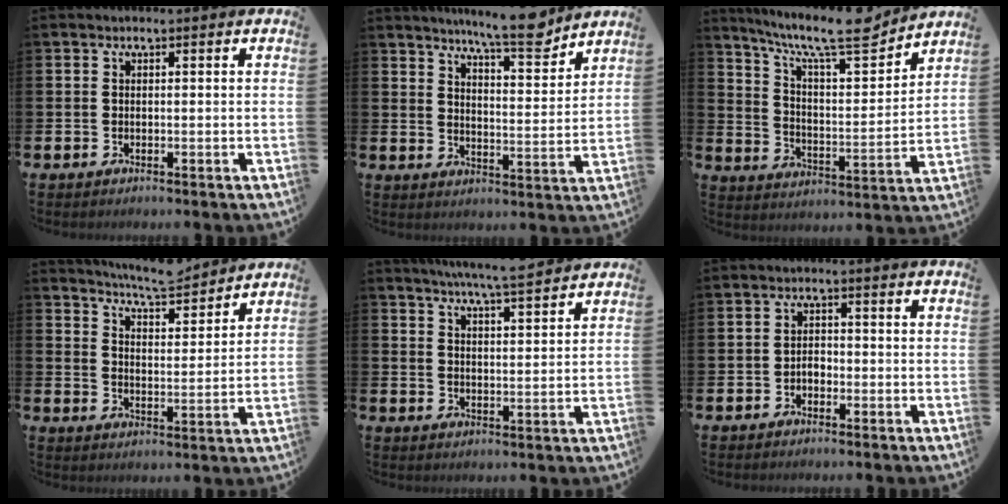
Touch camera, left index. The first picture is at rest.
{"total": 9.2, "force": [8.4, 0.9, 3.6], "torque": [-0.065, -0.051, 0.145]}
{"total": 11.9, "force": [9.8, 2.3, 6.3], "torque": [-0.126, -0.066, 0.163]}
{"total": 6.6, "force": [6.5, 0.3, 0.9], "torque": [-0.037, -0.042, 0.118]}
{"total": 6.4, "force": [6.2, -0.6, 1.7], "torque": [-0.048, -0.032, 0.108]}
{"total": 1.7, "force": [-0.9, 1.2, 0.9], "torque": [-0.017, 0.004, -0.021]}